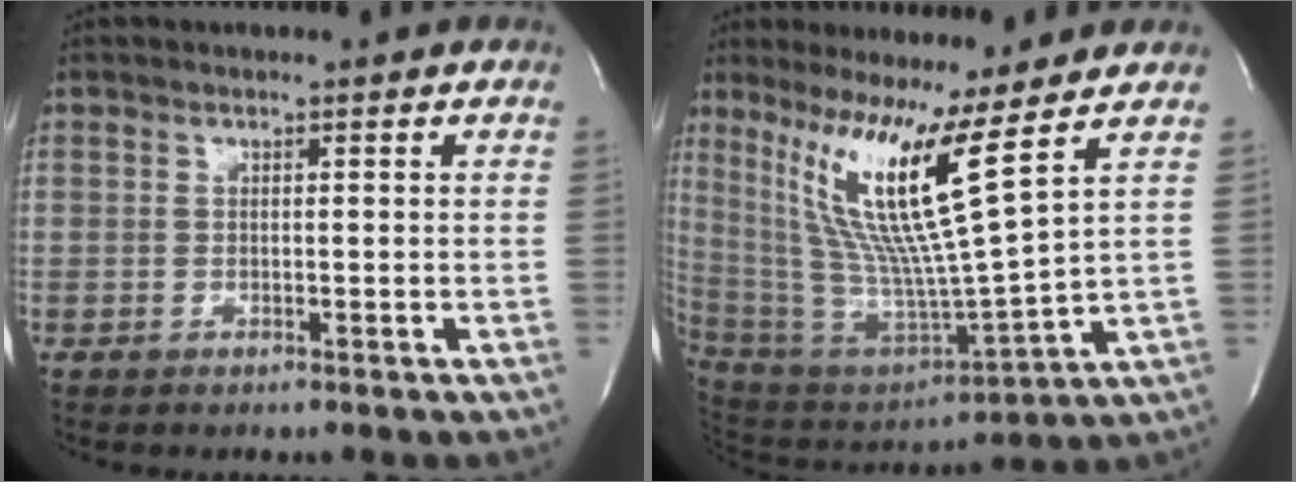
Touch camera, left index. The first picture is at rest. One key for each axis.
{"total": 16.9, "fx": 8.6, "fy": -1.9, "fz": 14.4, "tx": -0.284, "ty": -0.027, "tz": 0.156}